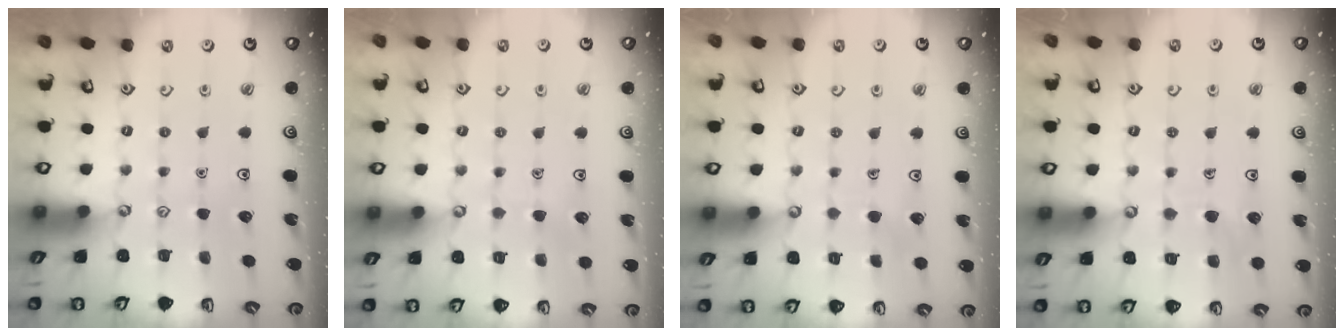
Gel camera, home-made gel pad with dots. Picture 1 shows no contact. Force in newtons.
{"total": 2.4, "press": 2.4, "slide": 0.2}
{"total": 2.2, "press": 2.2, "slide": 0.1}
{"total": 6.0, "press": 6.0, "slide": 0.6}